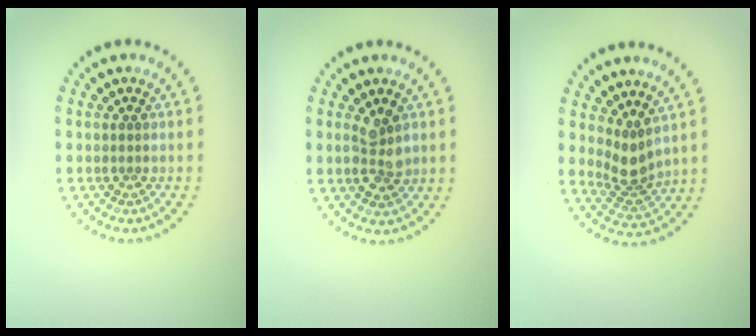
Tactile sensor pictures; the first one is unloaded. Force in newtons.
{"total": 2.6, "press": 2.6, "slide": 0.3}
{"total": 2.9, "press": 2.2, "slide": 2.0}